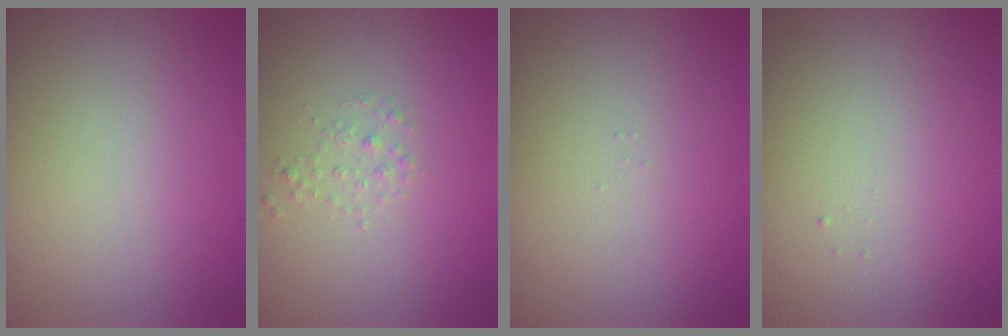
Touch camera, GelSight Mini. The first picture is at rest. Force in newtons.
{"total": 1.0, "press": 1.0, "slide": 0.0}
{"total": 0.0}
{"total": 0.0}